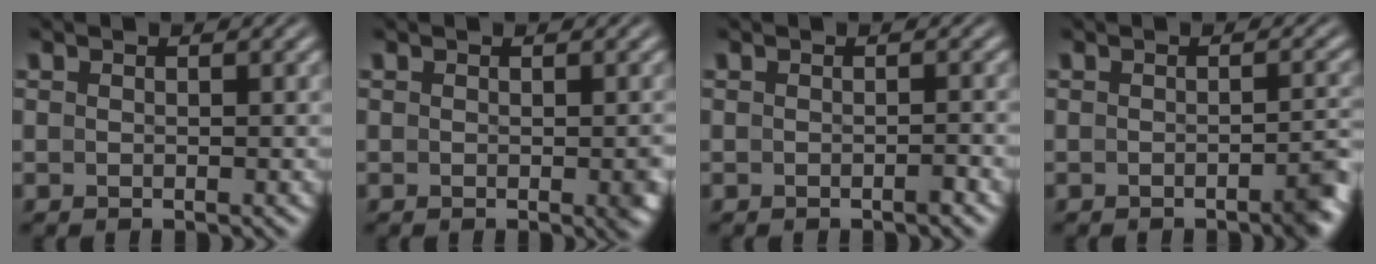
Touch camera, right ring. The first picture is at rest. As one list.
[{"total": 0.9, "force": [-0.2, 0.2, 0.9], "torque": [-0.006, -0.004, -0.002]}, {"total": 0.7, "force": [-0.6, -0.1, 0.3], "torque": [-0.004, 0.004, -0.012]}, {"total": 2.2, "force": [-1.5, 0.2, 1.7], "torque": [-0.018, 0.003, -0.027]}]